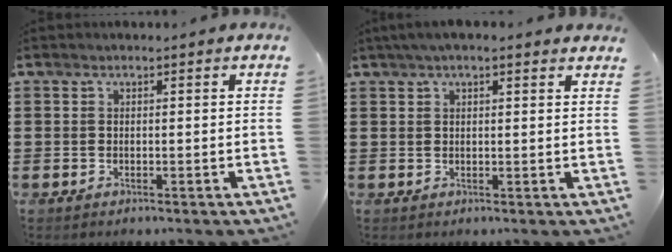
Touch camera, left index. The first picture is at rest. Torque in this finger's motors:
{"motor_torque": [2.14, 0.00, 0.39, 0.13]}